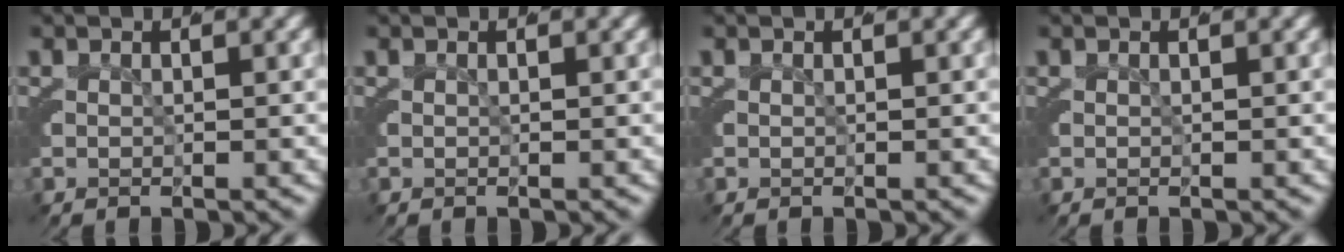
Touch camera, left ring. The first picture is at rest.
{"total": 0.0}
{"total": 0.0}
{"total": 0.0}